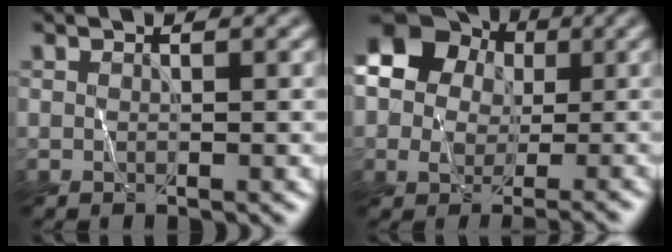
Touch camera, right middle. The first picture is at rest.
{"total": 13.0, "force": [1.1, 11.6, 5.8], "torque": [-0.100, 0.042, -0.016]}